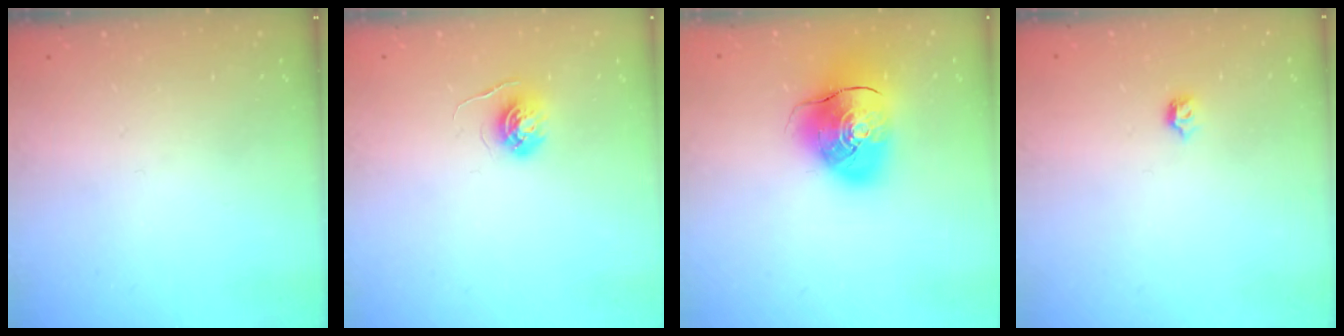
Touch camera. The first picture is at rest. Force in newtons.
{"total": 4.3, "press": 4.3, "slide": 0.5}
{"total": 12.5, "press": 12.3, "slide": 2.1}
{"total": 4.0, "press": 4.0, "slide": 0.8}